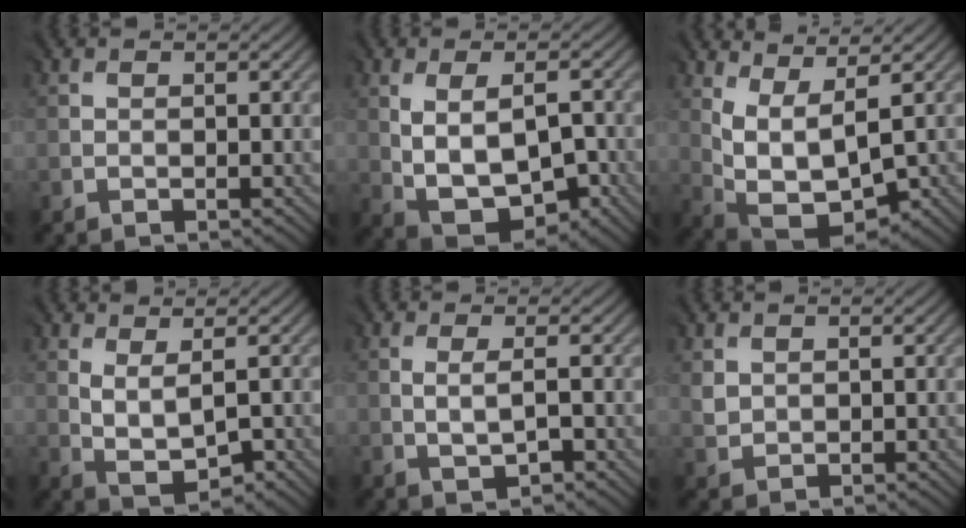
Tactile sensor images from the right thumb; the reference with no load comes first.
{"total": 8.0, "force": [-0.9, 4.8, 6.4], "torque": [-0.127, -0.013, -0.006]}
{"total": 8.1, "force": [2.1, 4.1, 6.7], "torque": [-0.155, -0.011, 0.051]}
{"total": 3.1, "force": [1.0, 1.3, 2.6], "torque": [-0.061, -0.007, 0.025]}
{"total": 1.9, "force": [-0.2, 0.4, 1.8], "torque": [-0.040, -0.002, 0.000]}
{"total": 1.8, "force": [1.1, 1.3, 0.5], "torque": [-0.017, -0.001, 0.023]}